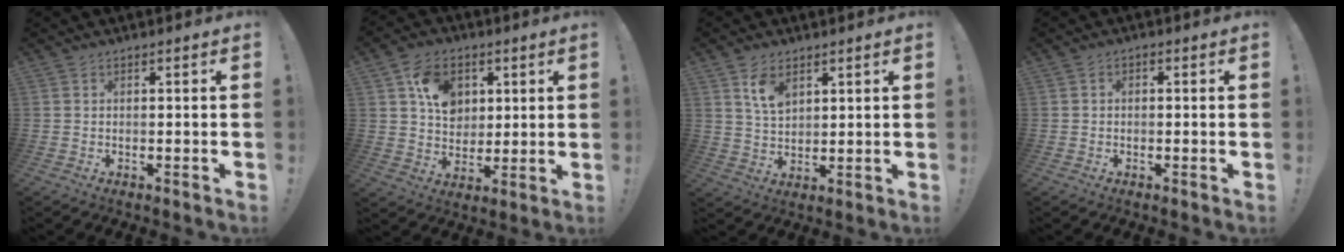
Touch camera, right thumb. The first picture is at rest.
{"total": 12.2, "force": [4.9, 9.5, 5.9], "torque": [-0.083, -0.012, 0.098]}
{"total": 7.4, "force": [4.4, 4.5, 3.8], "torque": [-0.055, -0.021, 0.081]}
{"total": 1.0, "force": [-0.7, 0.7, 0.4], "torque": [-0.007, 0.005, -0.012]}